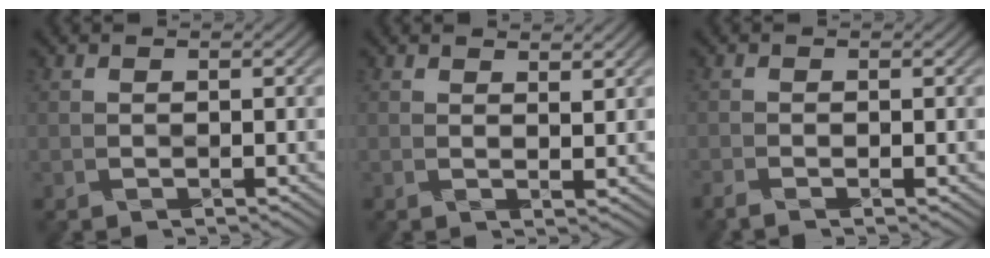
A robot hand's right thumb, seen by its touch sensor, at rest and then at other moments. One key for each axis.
{"total": 2.2, "fx": 1.8, "fy": 0.3, "fz": 1.1, "tx": -0.017, "ty": -0.006, "tz": 0.031}
{"total": 1.4, "fx": -0.9, "fy": 0.4, "fz": 0.9, "tx": -0.025, "ty": -0.004, "tz": -0.023}